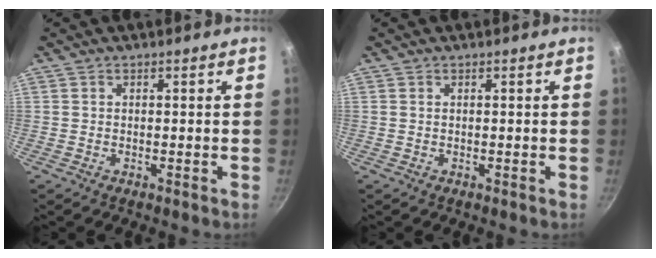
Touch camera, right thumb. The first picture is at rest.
{"total": 0.0}